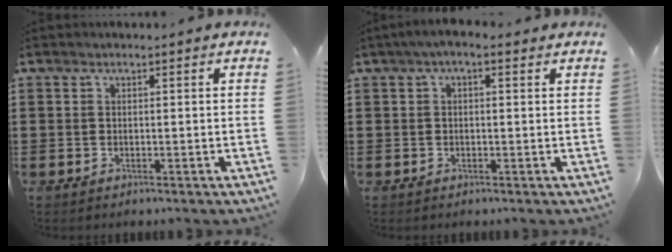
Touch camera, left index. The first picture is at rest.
{"total": 2.0, "force": [0.0, 0.8, 1.8], "torque": [-0.033, 0.005, -0.002]}